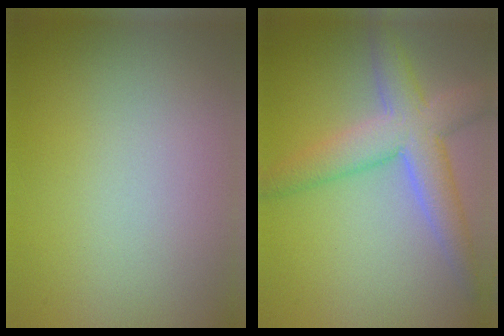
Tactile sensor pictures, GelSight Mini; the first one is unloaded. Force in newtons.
{"total": 5.5, "press": 5.5, "slide": 0.2}